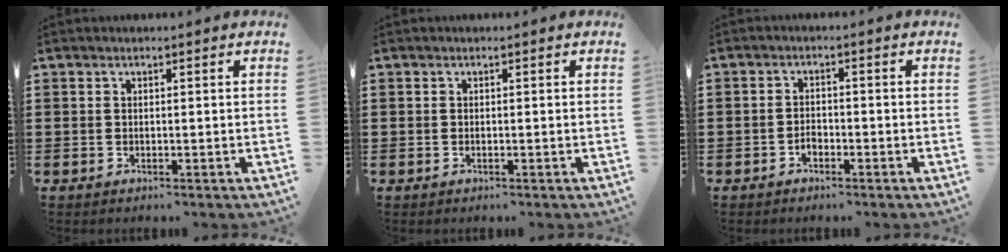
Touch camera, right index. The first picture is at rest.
{"total": 0.0}
{"total": 1.7, "force": [-1.1, 1.0, 0.8], "torque": [-0.019, -0.002, -0.022]}